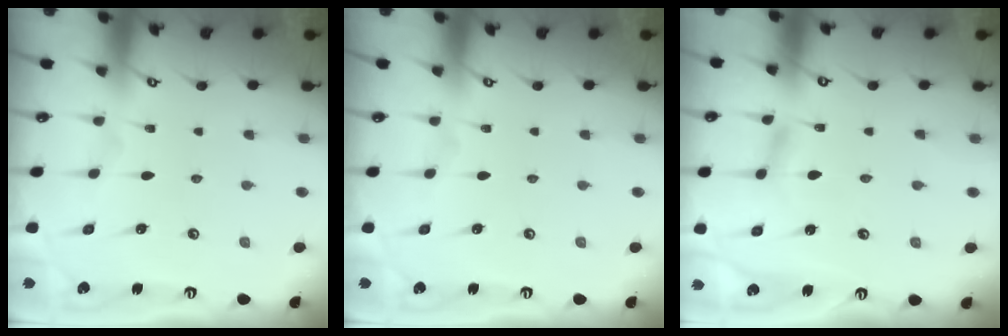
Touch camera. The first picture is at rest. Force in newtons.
{"total": 0.0}
{"total": 5.1, "press": 5.1, "slide": 0.6}